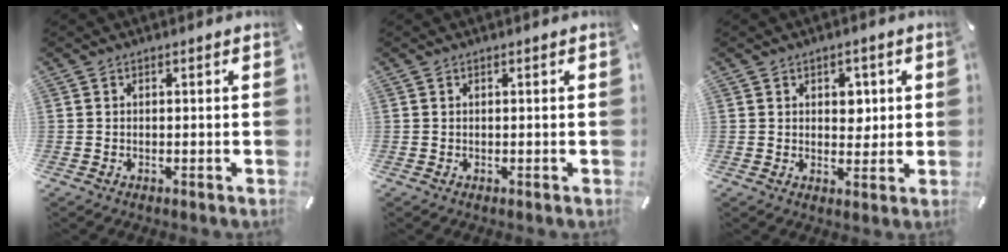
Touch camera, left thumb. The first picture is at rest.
{"total": 0.0}
{"total": 4.5, "force": [1.0, 3.5, 2.6], "torque": [-0.025, -0.005, 0.009]}